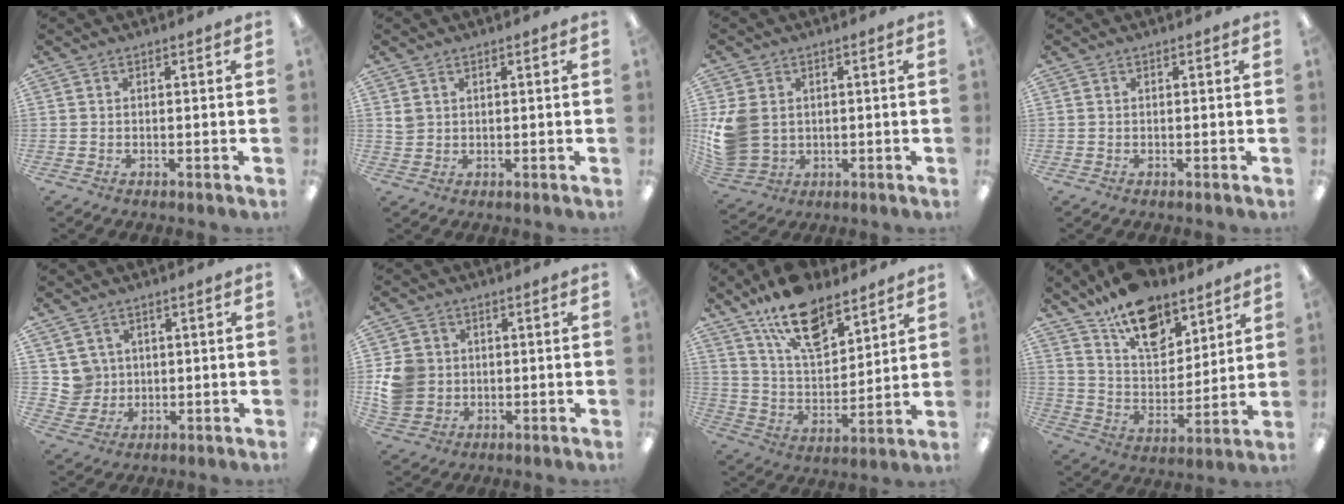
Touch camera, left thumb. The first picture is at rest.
{"total": 2.2, "force": [1.3, 1.7, 0.6], "torque": [-0.014, 0.002, 0.024]}
{"total": 9.6, "force": [1.4, 8.0, 5.2], "torque": [-0.125, 0.013, 0.029]}
{"total": 0.0}
{"total": 5.0, "force": [2.2, 4.5, -0.2], "torque": [-0.004, -0.001, 0.041]}
{"total": 8.1, "force": [0.5, 7.6, 2.9], "torque": [-0.078, 0.016, 0.016]}
{"total": 15.8, "force": [11.4, 7.1, 8.4], "torque": [-0.146, -0.057, 0.203]}
{"total": 16.7, "force": [12.0, 8.5, 7.8], "torque": [-0.126, -0.072, 0.216]}